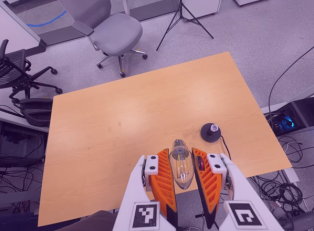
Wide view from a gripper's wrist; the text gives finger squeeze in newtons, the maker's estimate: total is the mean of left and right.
{"total": 12.4, "left": 12.7, "right": 12.1}